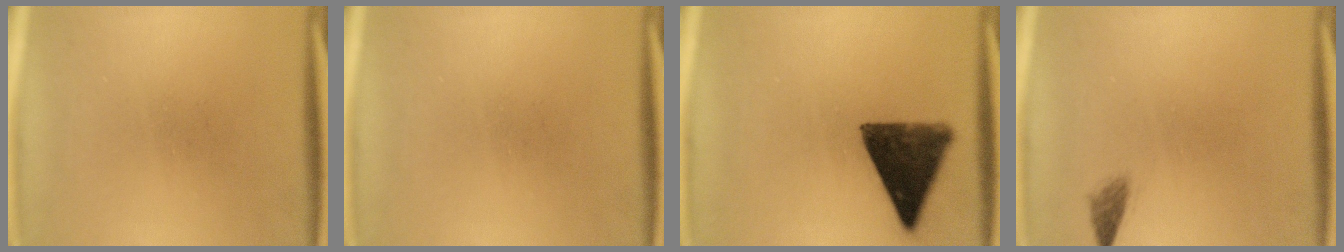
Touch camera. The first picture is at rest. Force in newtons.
{"total": 0.0}
{"total": 11.5}
{"total": 1.3}